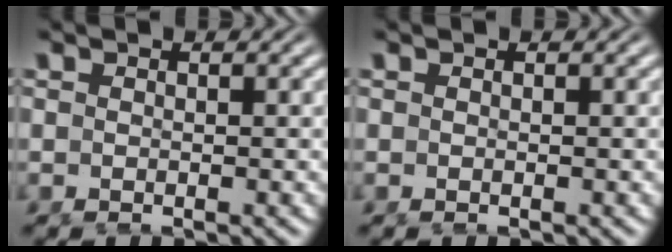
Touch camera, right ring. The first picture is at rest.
{"total": 0.0}